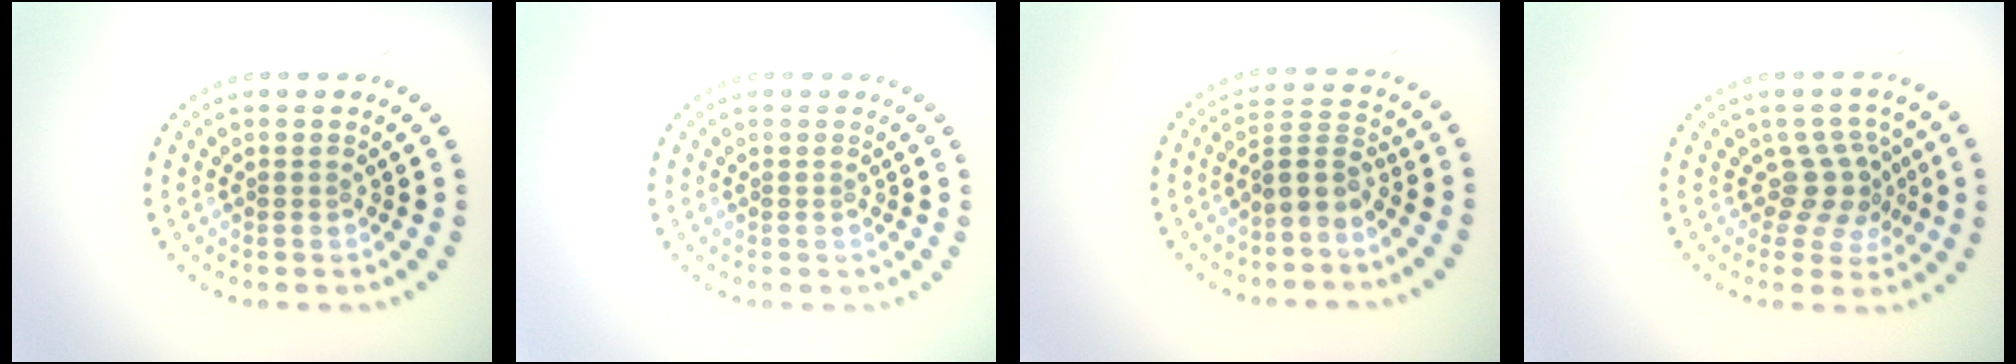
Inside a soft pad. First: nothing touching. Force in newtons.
{"total": 0.0}
{"total": 2.9, "press": 2.2, "slide": 1.9}
{"total": 2.8, "press": 2.2, "slide": 1.8}